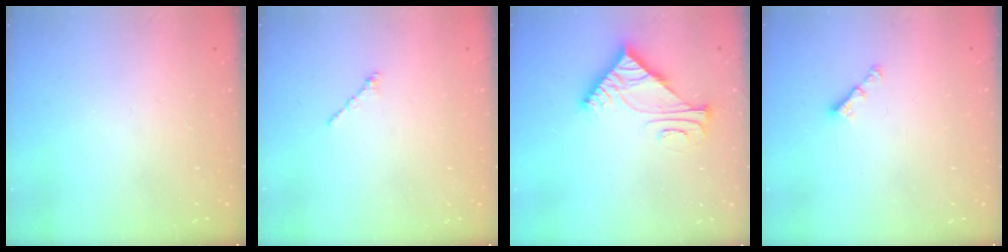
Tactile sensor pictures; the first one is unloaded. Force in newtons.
{"total": 1.2, "press": 1.1, "slide": 0.5}
{"total": 8.0, "press": 7.9, "slide": 0.8}
{"total": 3.0, "press": 2.9, "slide": 0.5}